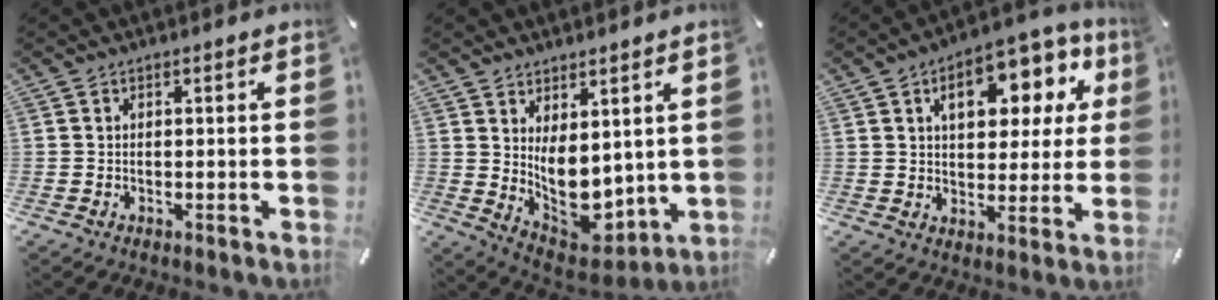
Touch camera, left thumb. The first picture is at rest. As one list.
[{"total": 10.2, "force": [1.1, 7.5, 6.8], "torque": [-0.095, -0.040, 0.031]}, {"total": 14.5, "force": [6.2, 8.7, 9.9], "torque": [-0.133, -0.021, 0.101]}]